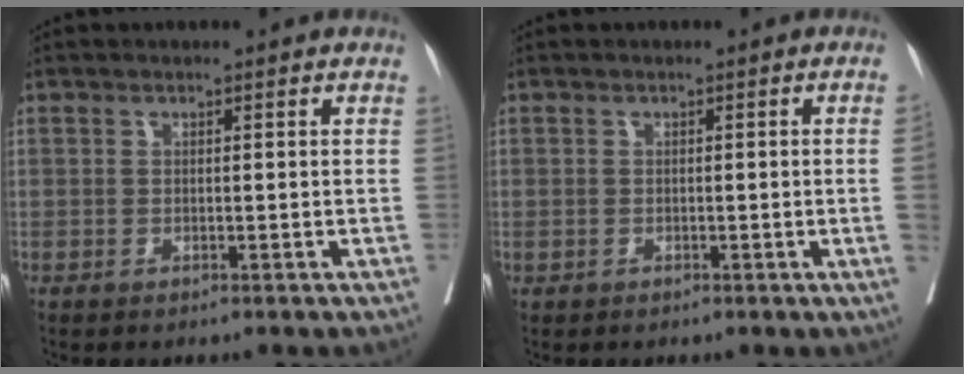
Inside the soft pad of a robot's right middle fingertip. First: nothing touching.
{"total": 1.5, "force": [-0.2, -0.4, 1.4], "torque": [-0.020, 0.002, -0.003]}